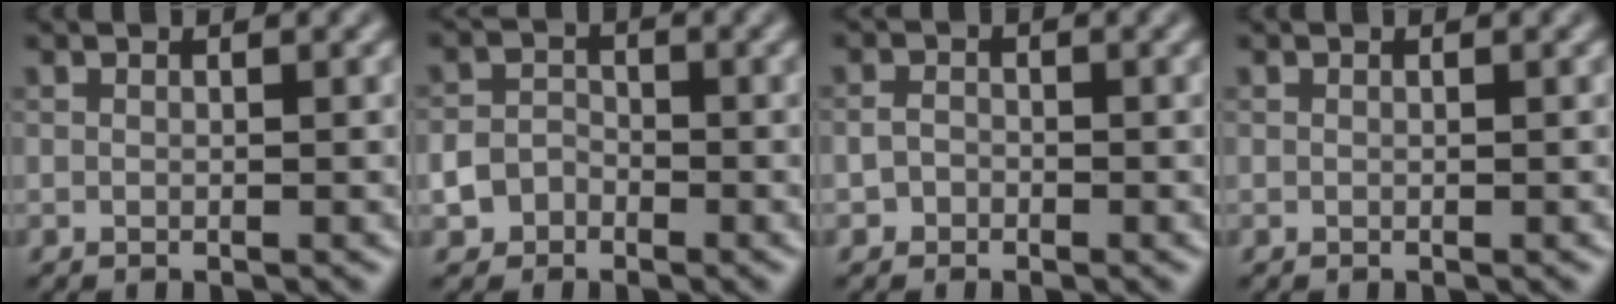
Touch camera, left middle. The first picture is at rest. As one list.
[{"total": 2.8, "force": [-1.6, 2.2, 0.8], "torque": [0.004, 0.000, -0.032]}, {"total": 1.2, "force": [-0.6, 1.0, 0.2], "torque": [0.000, 0.002, -0.015]}, {"total": 0.0}]